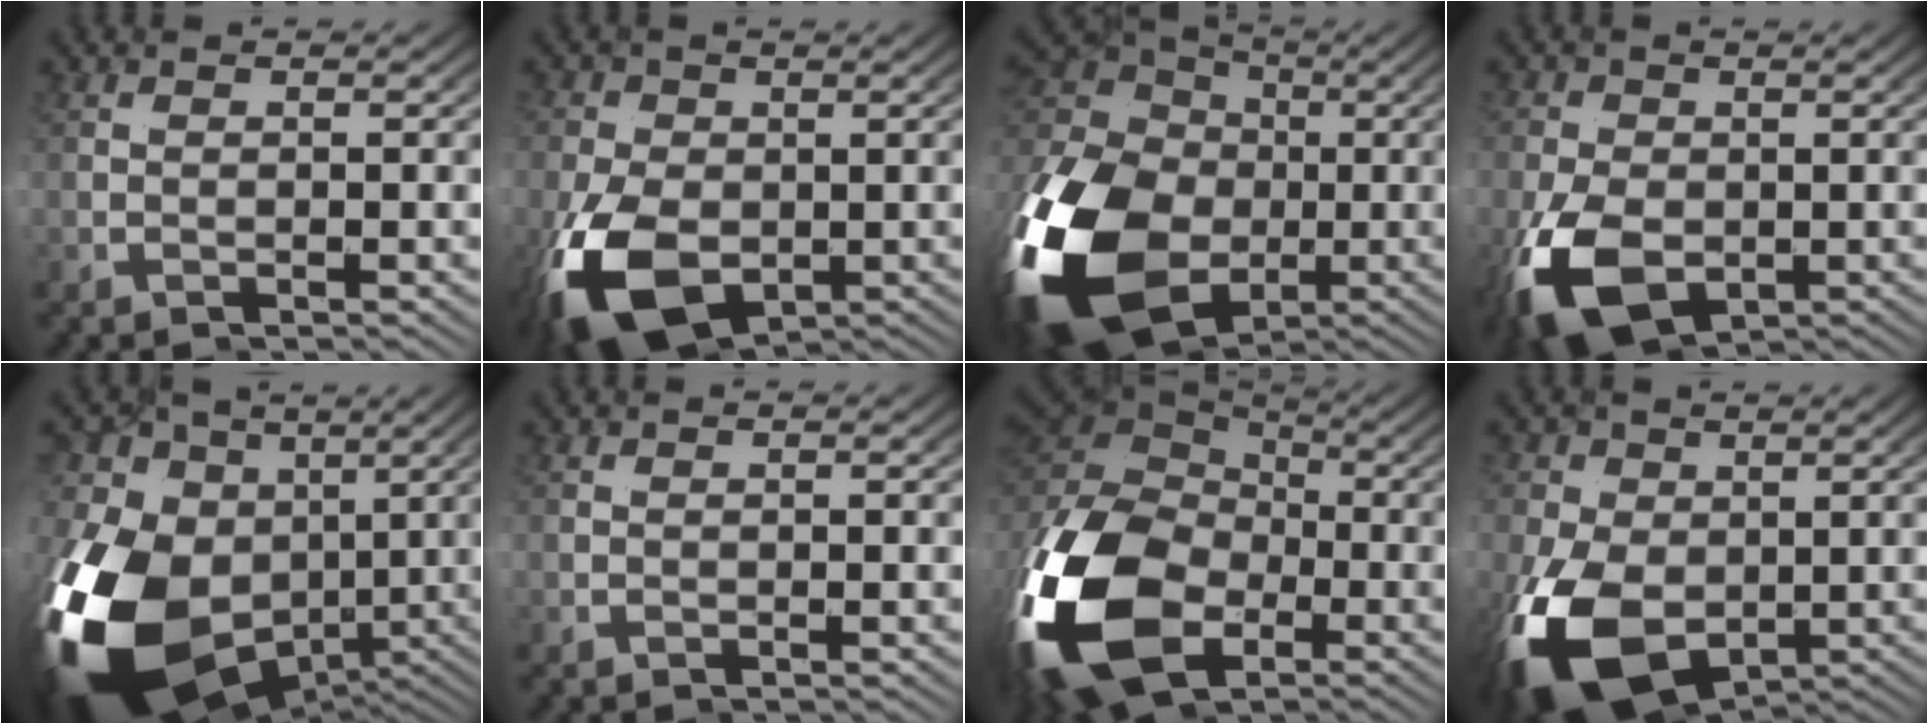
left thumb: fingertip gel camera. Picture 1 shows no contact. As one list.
[{"total": 10.7, "force": [-3.0, 7.4, 7.2], "torque": [-0.156, -0.044, -0.034]}, {"total": 19.5, "force": [-2.3, 12.5, 14.8], "torque": [-0.299, -0.034, -0.032]}, {"total": 8.4, "force": [-2.5, 5.9, 5.5], "torque": [-0.119, -0.037, -0.029]}, {"total": 20.8, "force": [-3.8, 14.1, 14.9], "torque": [-0.284, -0.042, -0.050]}, {"total": 0.0}, {"total": 17.1, "force": [-3.1, 10.3, 13.3], "torque": [-0.278, -0.033, -0.035]}, {"total": 12.8, "force": [-3.2, 9.2, 8.4], "torque": [-0.192, -0.052, -0.037]}]